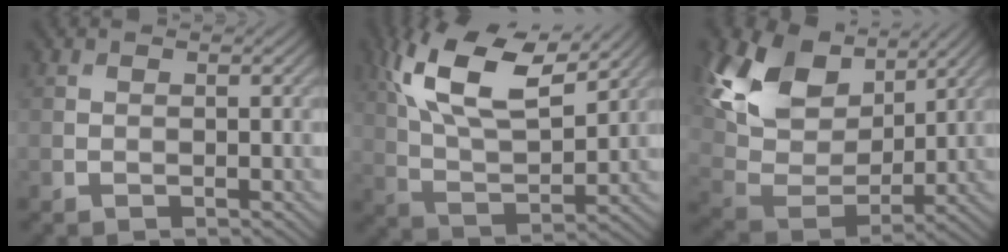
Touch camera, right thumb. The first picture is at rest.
{"total": 13.8, "force": [7.2, 5.6, 10.4], "torque": [-0.223, 0.011, 0.129]}
{"total": 14.2, "force": [7.5, 8.5, 8.5], "torque": [-0.216, 0.022, 0.139]}